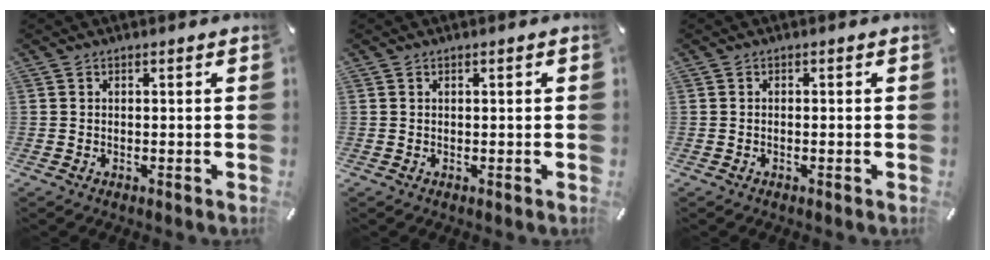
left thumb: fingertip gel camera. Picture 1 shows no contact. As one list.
[{"total": 0.5, "force": [0.1, 0.2, 0.5], "torque": [-0.008, 0.004, 0.000]}, {"total": 0.5, "force": [-0.4, 0.1, 0.3], "torque": [-0.007, -0.001, -0.007]}]